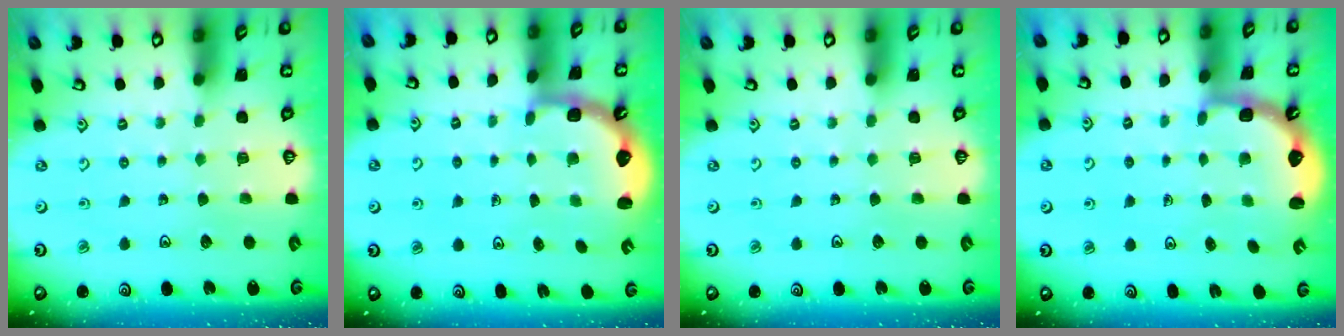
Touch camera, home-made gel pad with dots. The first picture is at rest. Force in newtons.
{"total": 2.6, "press": 2.2, "slide": 1.3}
{"total": 0.0}
{"total": 2.6, "press": 2.3, "slide": 1.3}